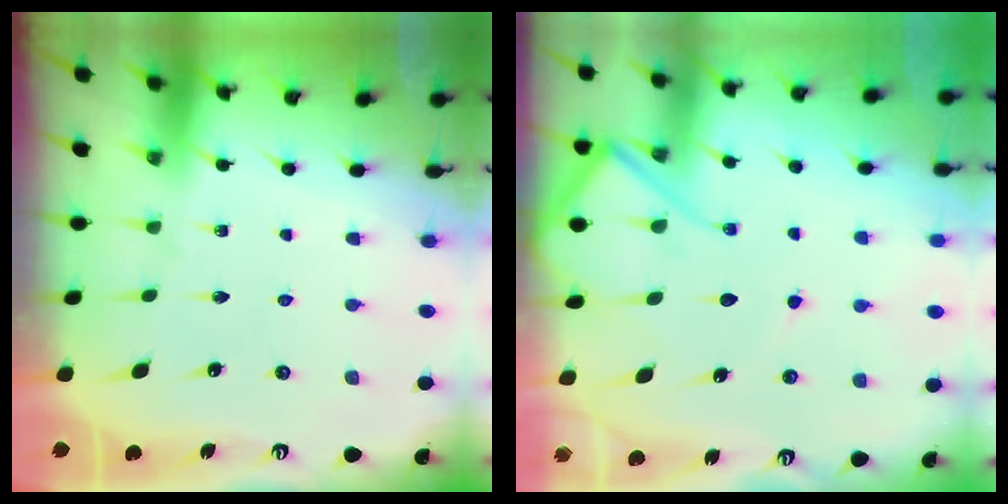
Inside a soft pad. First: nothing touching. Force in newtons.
{"total": 11.9, "press": 11.8, "slide": 1.1}